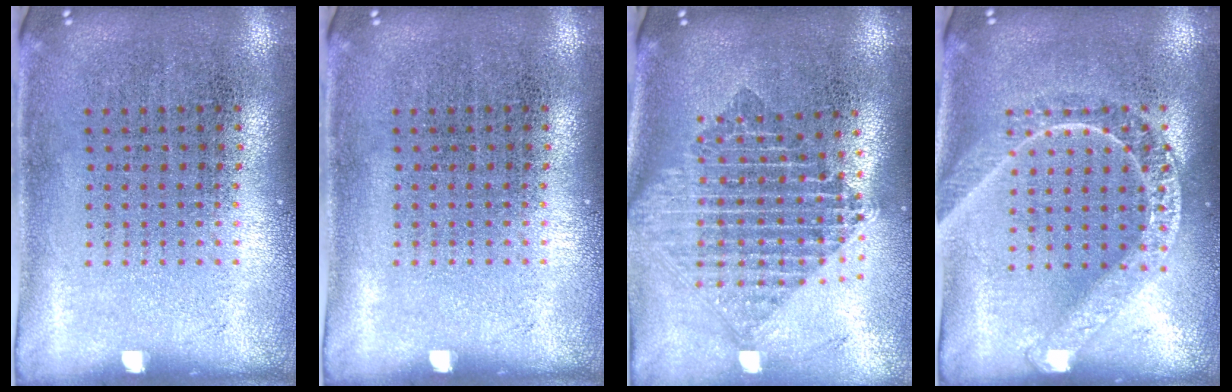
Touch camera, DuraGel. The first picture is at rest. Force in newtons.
{"total": 0.0}
{"total": 2.2, "press": 1.7, "slide": 1.4}
{"total": 1.5, "press": 1.5, "slide": 0.2}